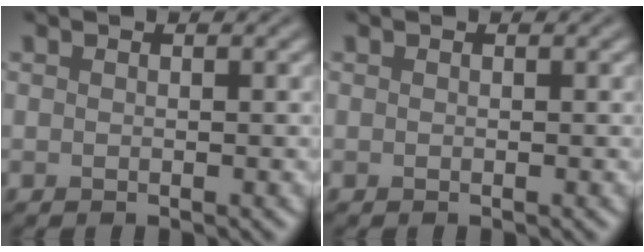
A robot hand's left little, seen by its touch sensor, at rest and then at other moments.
{"total": 0.0}